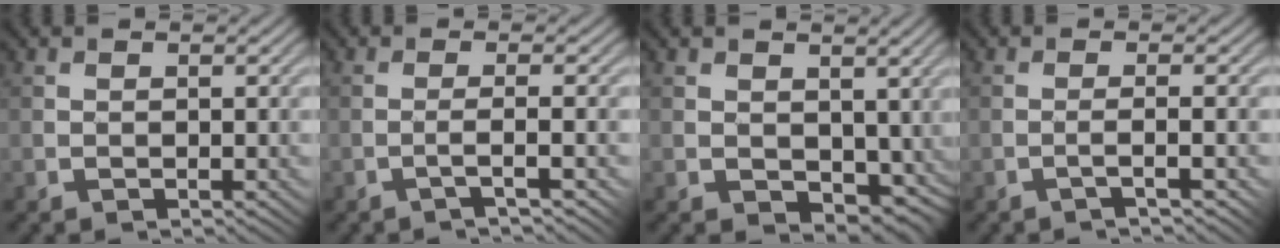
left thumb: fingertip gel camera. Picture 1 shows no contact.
{"total": 1.8, "force": [-0.7, -0.6, 1.6], "torque": [-0.023, 0.016, -0.032]}
{"total": 3.7, "force": [0.6, 2.7, 2.5], "torque": [-0.060, -0.013, 0.012]}
{"total": 1.5, "force": [-0.6, -0.5, 1.3], "torque": [-0.018, 0.015, -0.025]}